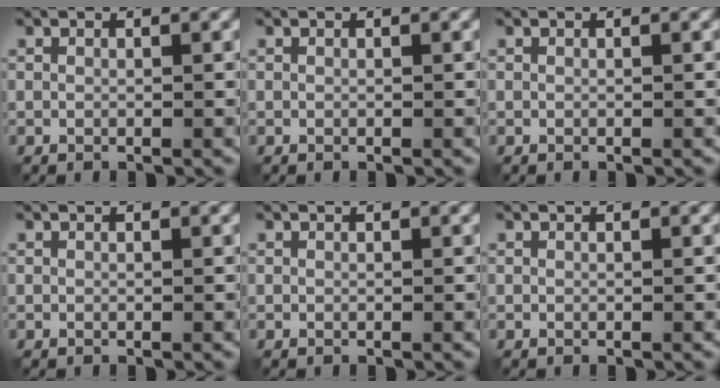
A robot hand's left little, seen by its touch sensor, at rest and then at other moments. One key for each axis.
{"total": 0.0}
{"total": 0.0}
{"total": 0.0}
{"total": 0.0}
{"total": 0.0}